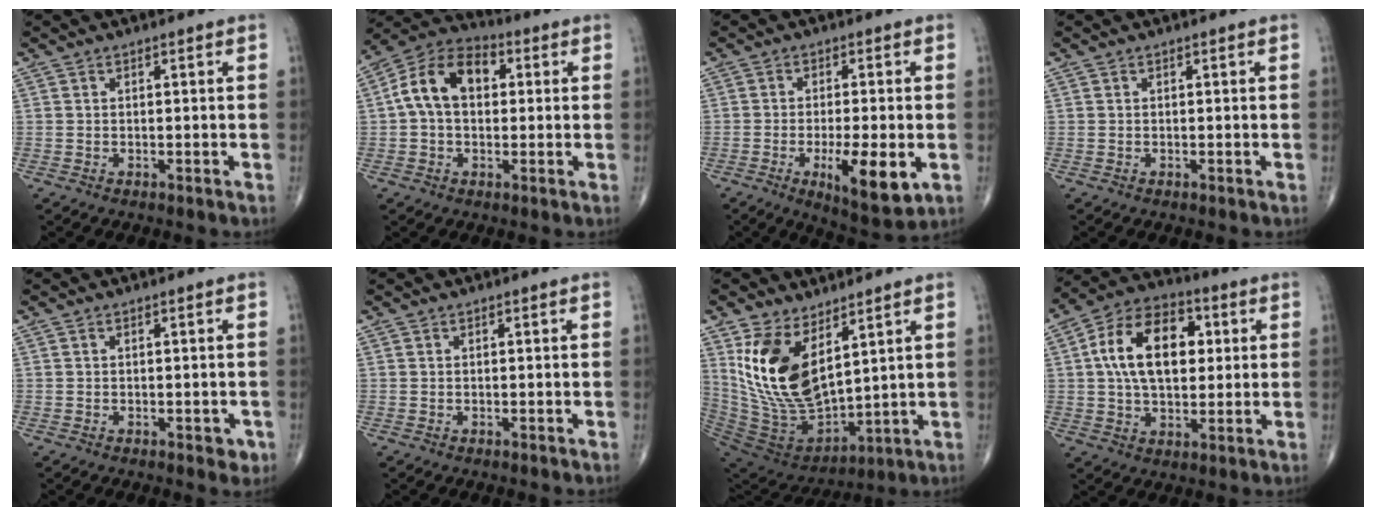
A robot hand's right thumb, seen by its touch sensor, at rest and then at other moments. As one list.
[{"total": 11.9, "force": [1.7, 7.9, 8.8], "torque": [-0.148, 0.032, 0.017]}, {"total": 10.5, "force": [-3.1, 3.0, 9.6], "torque": [-0.147, -0.019, -0.045]}, {"total": 0.0}, {"total": 2.0, "force": [-0.8, 1.1, 1.5], "torque": [-0.005, 0.000, -0.009]}, {"total": 0.0}, {"total": 18.2, "force": [7.0, 9.4, 13.9], "torque": [-0.248, -0.046, 0.157]}, {"total": 16.4, "force": [2.9, 9.9, 12.8], "torque": [-0.199, 0.013, 0.042]}]